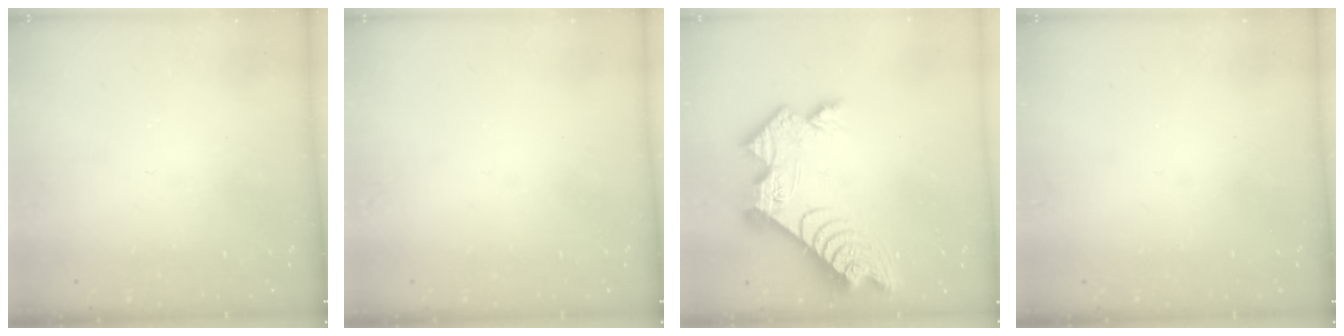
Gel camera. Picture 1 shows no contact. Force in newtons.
{"total": 0.0}
{"total": 13.4, "press": 13.4, "slide": 1.2}
{"total": 0.0}